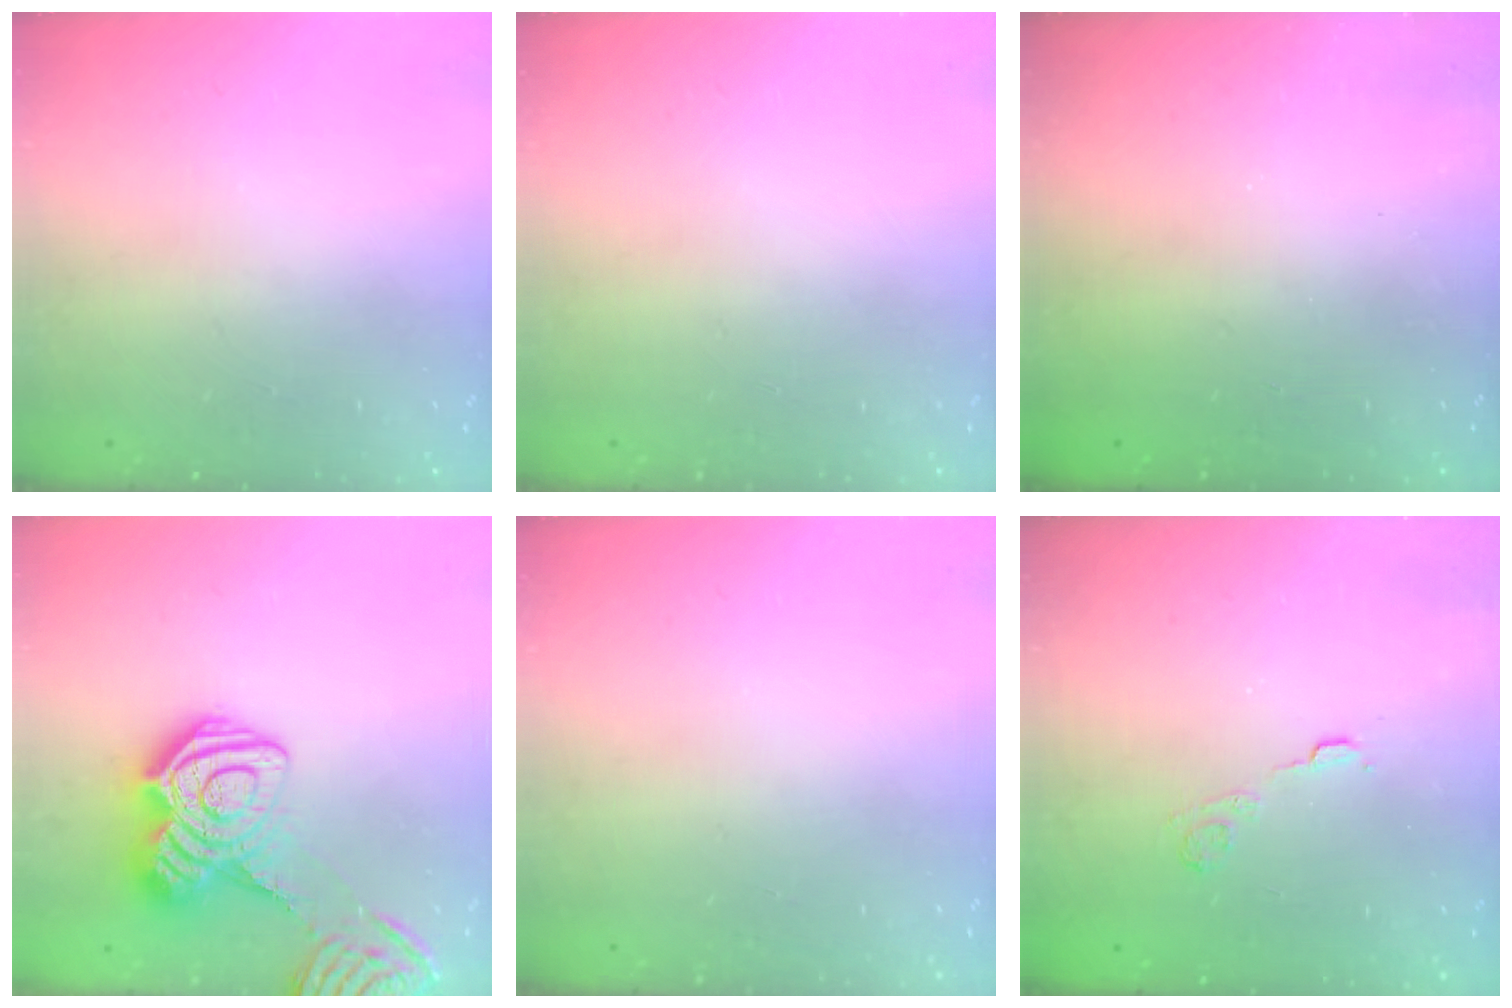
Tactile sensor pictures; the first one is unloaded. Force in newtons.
{"total": 0.0}
{"total": 2.4, "press": 2.3, "slide": 0.8}
{"total": 16.9, "press": 16.8, "slide": 1.2}
{"total": 0.0}
{"total": 3.6, "press": 3.4, "slide": 1.2}